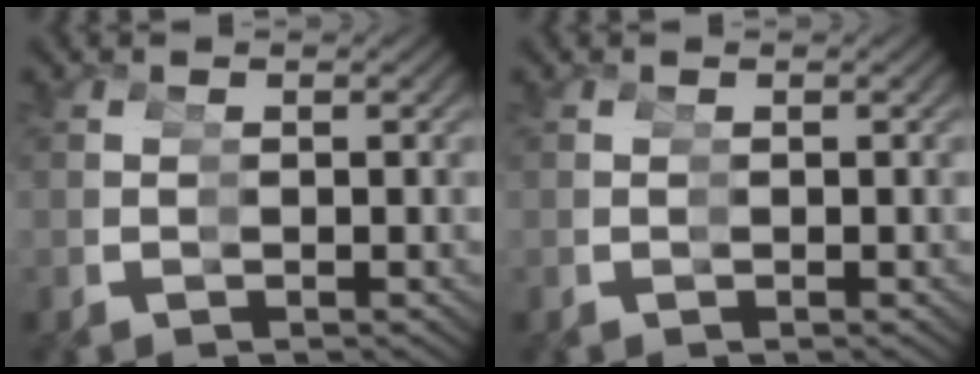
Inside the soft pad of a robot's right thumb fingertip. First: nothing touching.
{"total": 0.0}